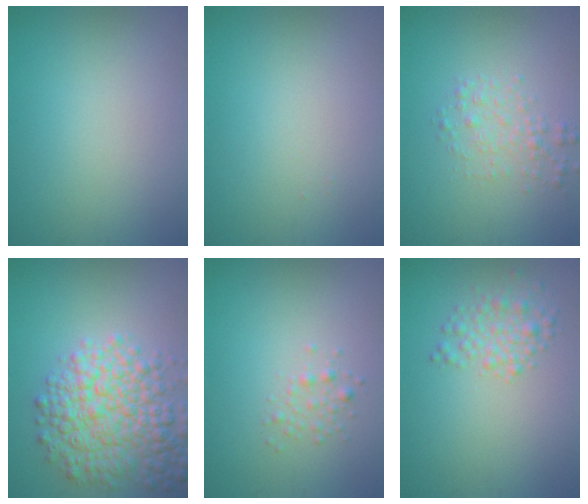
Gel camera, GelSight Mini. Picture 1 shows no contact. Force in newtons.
{"total": 0.0}
{"total": 1.9, "press": 1.9, "slide": 0.0}
{"total": 7.3, "press": 7.3, "slide": 0.3}
{"total": 1.2, "press": 1.2, "slide": 0.1}
{"total": 2.6, "press": 2.6, "slide": 0.1}